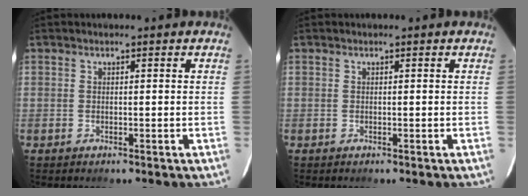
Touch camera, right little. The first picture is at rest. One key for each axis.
{"total": 0.0}